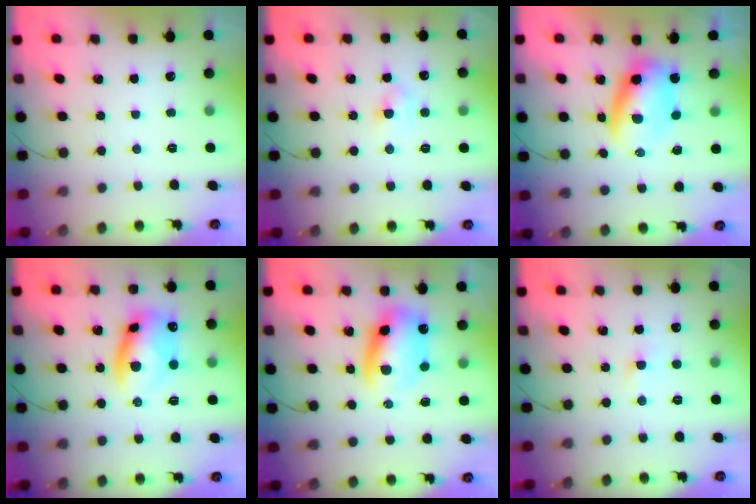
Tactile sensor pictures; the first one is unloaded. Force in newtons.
{"total": 4.3, "press": 4.0, "slide": 1.5}
{"total": 6.6, "press": 6.4, "slide": 1.6}
{"total": 10.9, "press": 10.7, "slide": 1.9}
{"total": 10.0, "press": 9.7, "slide": 2.7}
{"total": 1.9, "press": 1.7, "slide": 0.9}